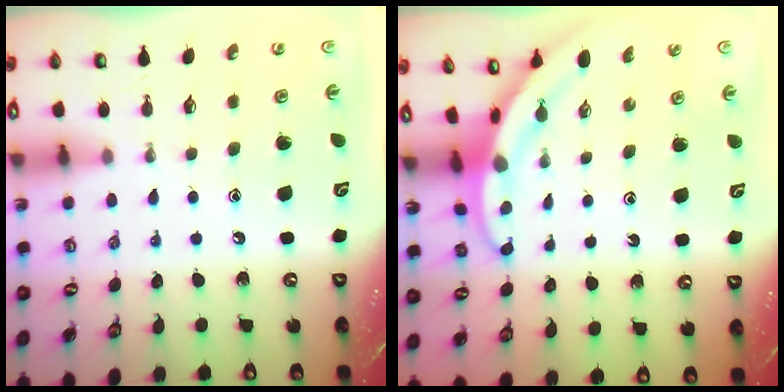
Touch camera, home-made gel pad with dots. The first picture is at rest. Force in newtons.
{"total": 3.6, "press": 3.5, "slide": 0.4}